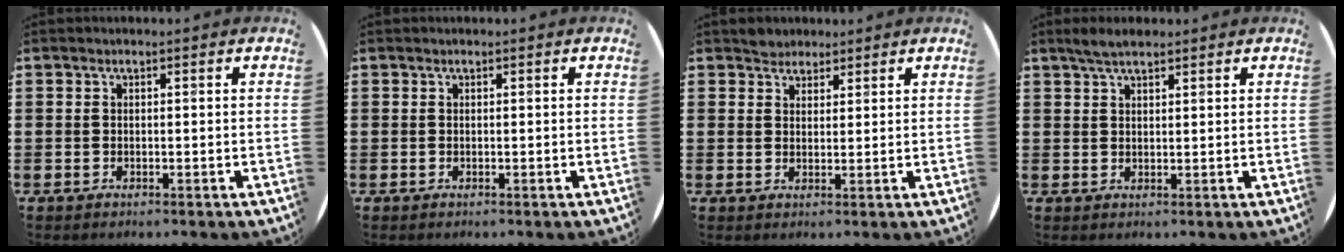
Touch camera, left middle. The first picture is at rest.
{"total": 0.0}
{"total": 2.4, "force": [2.2, 0.9, -0.3], "torque": [0.010, 0.002, 0.042]}
{"total": 2.6, "force": [2.2, 0.6, 1.3], "torque": [-0.028, 0.007, 0.040]}